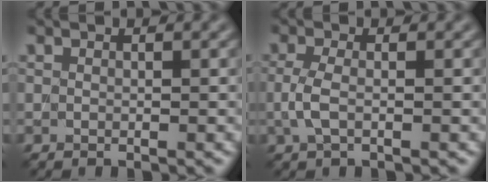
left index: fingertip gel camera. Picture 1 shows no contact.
{"total": 1.7, "force": [-0.3, 0.6, 1.5], "torque": [-0.041, 0.001, -0.008]}